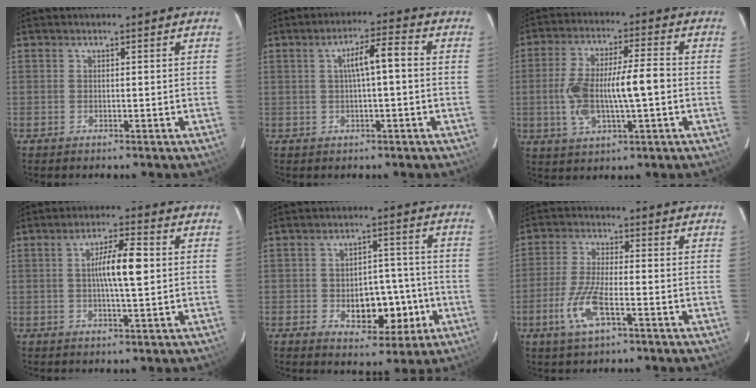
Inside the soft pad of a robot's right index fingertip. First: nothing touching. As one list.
[{"total": 5.5, "force": [0.6, 0.6, 5.5], "torque": [-0.093, 0.019, 0.009]}, {"total": 11.9, "force": [-1.3, 2.8, 11.5], "torque": [-0.223, 0.017, -0.018]}, {"total": 7.2, "force": [0.6, 0.8, 7.2], "torque": [-0.126, 0.010, 0.007]}, {"total": 9.5, "force": [-2.7, 5.3, 7.5], "torque": [-0.094, 0.020, -0.028]}, {"total": 7.6, "force": [-3.2, 1.6, 6.7], "torque": [-0.145, -0.010, -0.061]}]